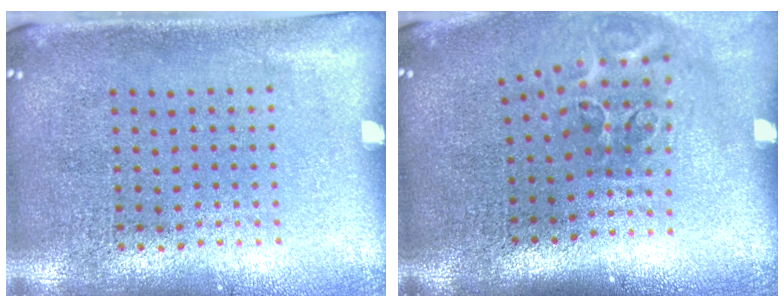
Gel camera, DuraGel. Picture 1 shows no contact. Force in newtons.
{"total": 2.0, "press": 1.2, "slide": 1.7}